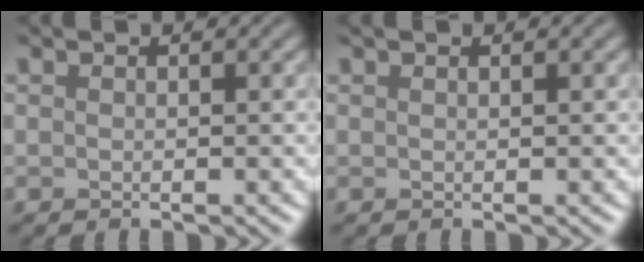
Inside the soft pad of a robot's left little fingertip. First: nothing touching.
{"total": 0.7, "force": [0.5, 0.1, 0.4], "torque": [-0.010, 0.002, 0.008]}